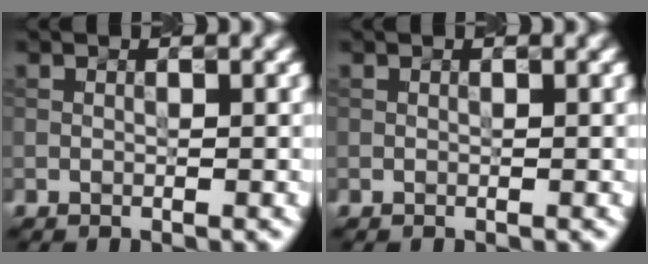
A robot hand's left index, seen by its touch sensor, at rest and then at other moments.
{"total": 0.0}